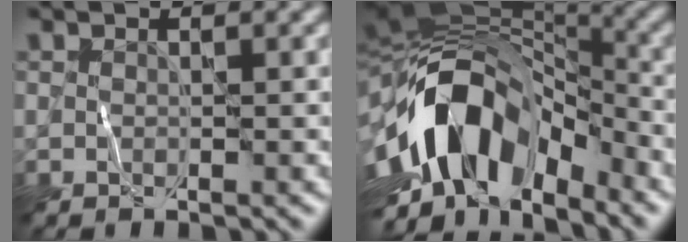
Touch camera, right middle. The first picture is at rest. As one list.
[{"total": 13.6, "force": [-4.6, 7.9, 10.0], "torque": [-0.169, 0.015, -0.091]}]